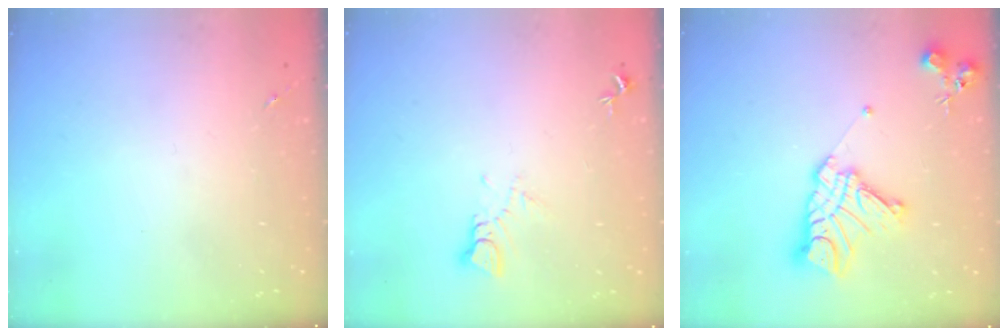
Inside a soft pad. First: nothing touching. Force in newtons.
{"total": 3.5, "press": 3.4, "slide": 0.3}
{"total": 16.1, "press": 16.0, "slide": 1.6}